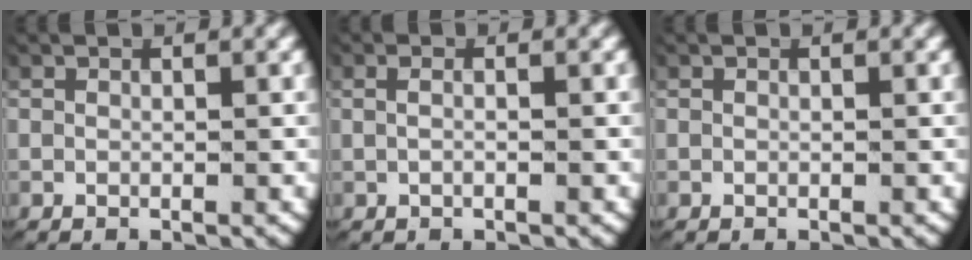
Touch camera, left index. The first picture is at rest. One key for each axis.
{"total": 0.9, "fx": -0.2, "fy": 0.1, "fz": 0.9, "tx": -0.021, "ty": 0.000, "tz": -0.003}
{"total": 0.0}